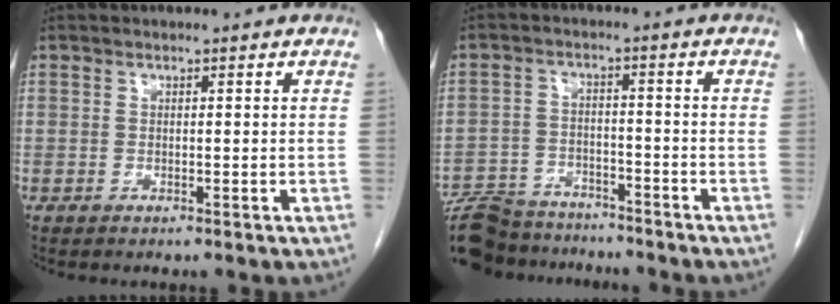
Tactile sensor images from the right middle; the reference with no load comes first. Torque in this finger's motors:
{"motor_torque": [0.53, -0.36, 0.33, 0.06]}